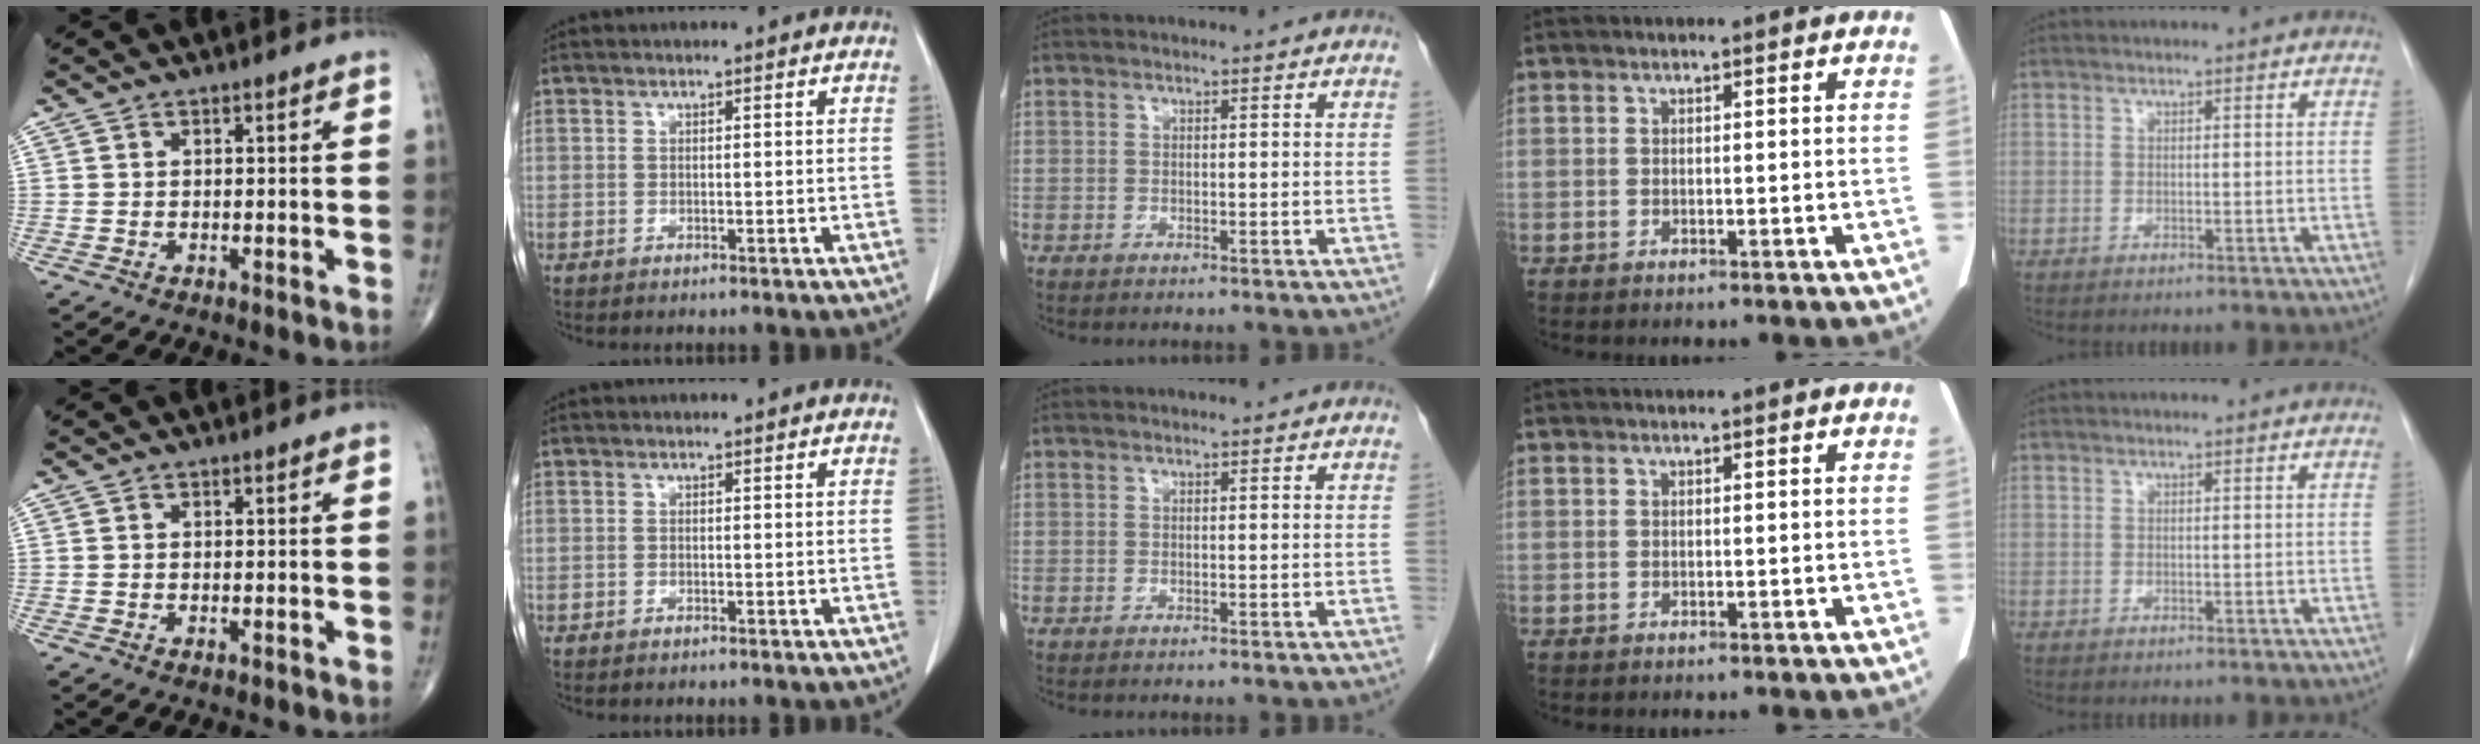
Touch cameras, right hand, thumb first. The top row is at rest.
{}